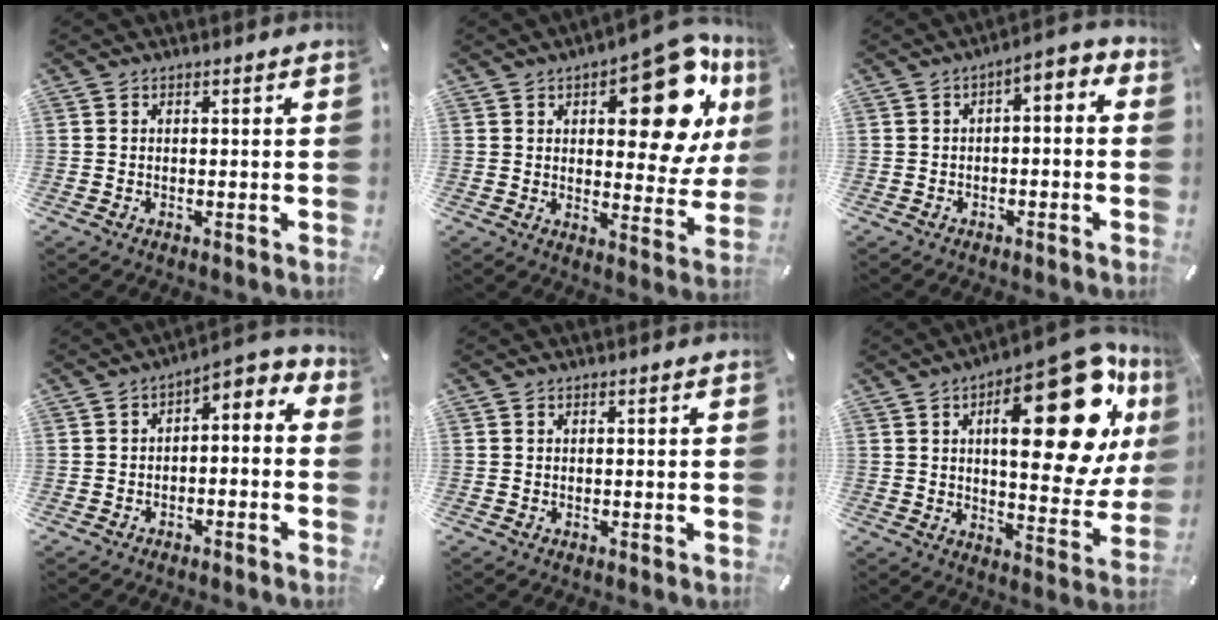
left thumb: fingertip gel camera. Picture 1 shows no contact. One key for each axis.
{"total": 22.2, "fx": 9.4, "fy": 10.6, "fz": 17.1, "tx": -0.201, "ty": -0.063, "tz": 0.144}
{"total": 3.7, "fx": -1.7, "fy": 1.7, "fz": 2.9, "tx": -0.051, "ty": 0.013, "tz": -0.036}
{"total": 3.2, "fx": -1.4, "fy": 2.0, "fz": 2.1, "tx": -0.034, "ty": 0.002, "tz": -0.035}
{"total": 0.0}
{"total": 30.5, "fx": 11.3, "fy": 11.7, "fz": 25.8, "tx": -0.349, "ty": -0.075, "tz": 0.182}